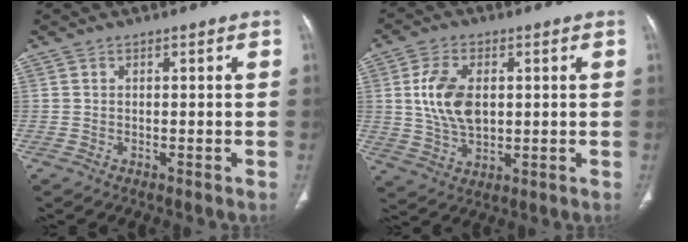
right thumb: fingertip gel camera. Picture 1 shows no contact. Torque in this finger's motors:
{"motor_torque": [-0.52, 0.87, 1.18, -0.28, 0.14]}